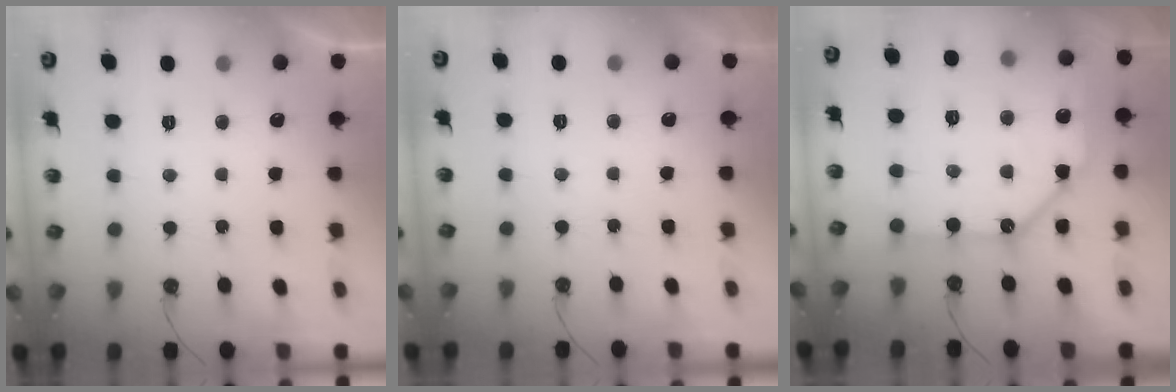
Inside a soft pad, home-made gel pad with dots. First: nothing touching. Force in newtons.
{"total": 0.0}
{"total": 14.0, "press": 13.9, "slide": 1.6}